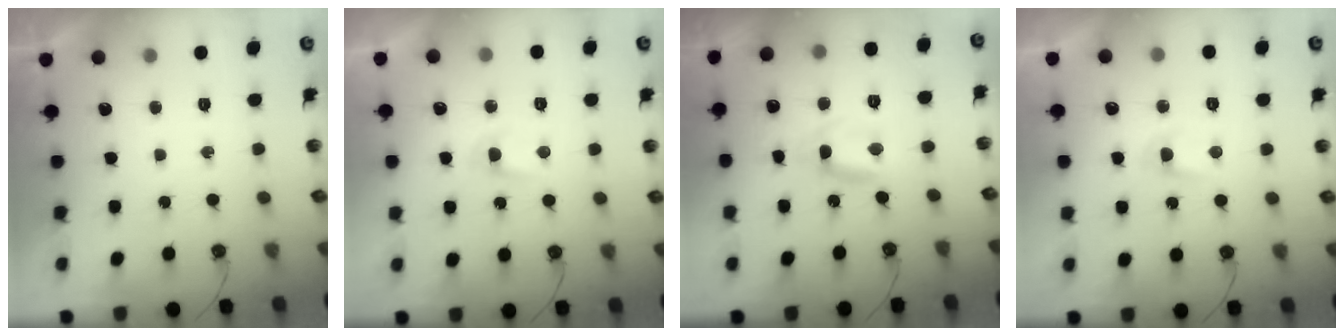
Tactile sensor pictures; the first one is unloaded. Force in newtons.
{"total": 2.7, "press": 2.6, "slide": 0.4}
{"total": 2.8, "press": 2.8, "slide": 0.2}
{"total": 2.7, "press": 2.6, "slide": 0.4}